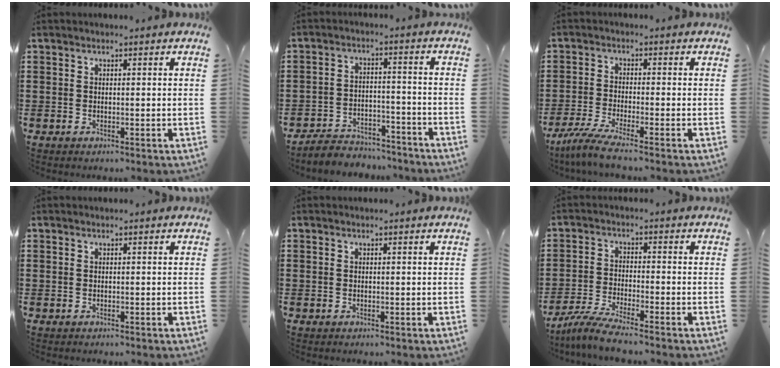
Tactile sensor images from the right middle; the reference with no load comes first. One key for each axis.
{"total": 4.5, "fx": -4.4, "fy": 0.9, "fz": 0.3, "tx": -0.008, "ty": 0.008, "tz": -0.092}
{"total": 4.3, "fx": -3.4, "fy": -0.3, "fz": 2.6, "tx": -0.066, "ty": -0.019, "tz": -0.069}
{"total": 0.0}
{"total": 0.0}
{"total": 5.0, "fx": -4.5, "fy": -0.1, "fz": 2.2, "tx": -0.058, "ty": -0.018, "tz": -0.090}